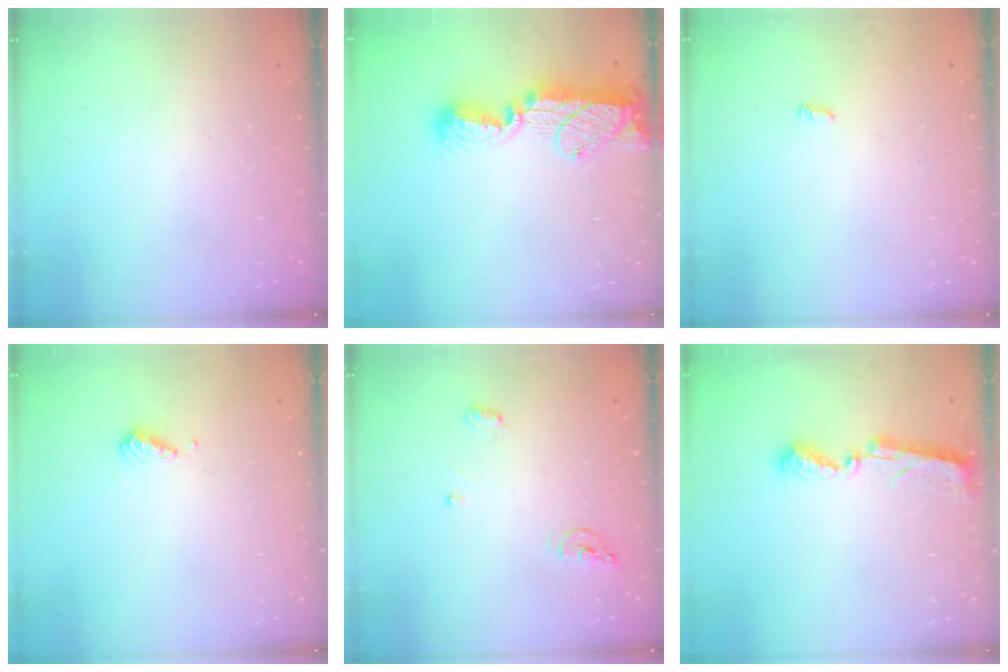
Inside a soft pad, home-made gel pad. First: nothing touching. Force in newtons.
{"total": 12.4, "press": 12.3, "slide": 1.2}
{"total": 3.4, "press": 3.3, "slide": 0.6}
{"total": 4.6, "press": 4.5, "slide": 0.9}
{"total": 6.0, "press": 6.0, "slide": 0.2}
{"total": 8.9, "press": 8.9, "slide": 0.2}